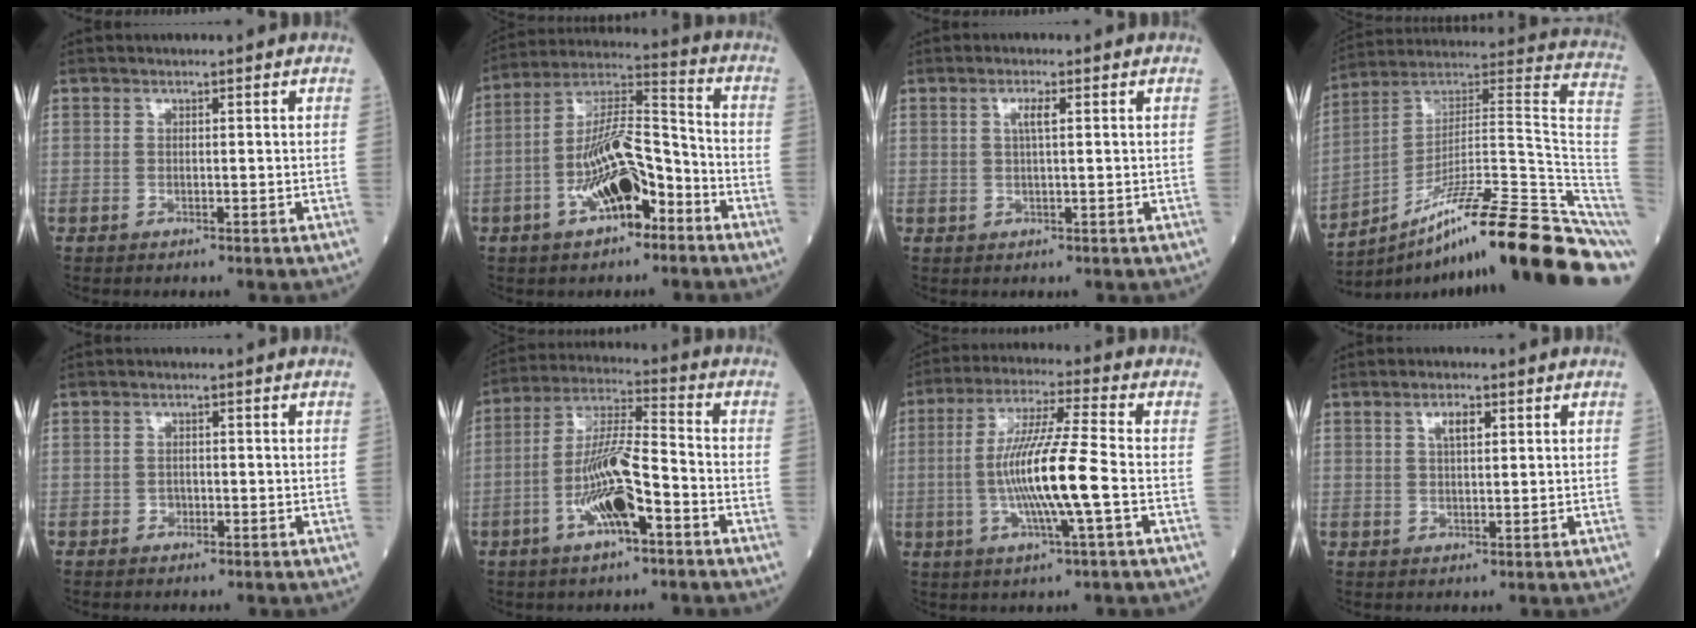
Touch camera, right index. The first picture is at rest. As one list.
[{"total": 12.9, "force": [-5.4, 4.6, 10.7], "torque": [-0.207, 0.022, -0.095]}, {"total": 2.1, "force": [0.7, 0.2, 2.0], "torque": [-0.039, 0.001, 0.010]}, {"total": 26.7, "force": [-16.2, 1.7, 21.1], "torque": [-0.210, 0.050, -0.261]}, {"total": 1.2, "force": [-0.5, 0.9, 0.5], "torque": [-0.006, 0.004, -0.007]}, {"total": 11.6, "force": [-4.4, 2.3, 10.5], "torque": [-0.209, 0.006, -0.080]}, {"total": 12.2, "force": [-2.1, -0.4, 12.0], "torque": [-0.231, -0.002, -0.046]}, {"total": 2.8, "force": [1.2, 0.9, 2.4], "torque": [-0.045, 0.002, 0.022]}]